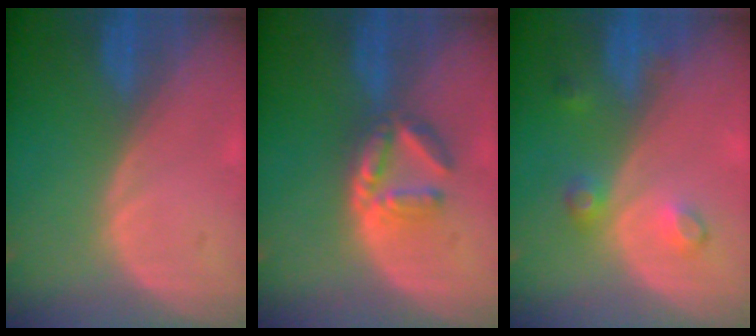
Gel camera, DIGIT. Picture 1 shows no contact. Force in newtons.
{"total": 5.6, "press": 5.4, "slide": 1.3}
{"total": 3.5, "press": 3.2, "slide": 1.4}